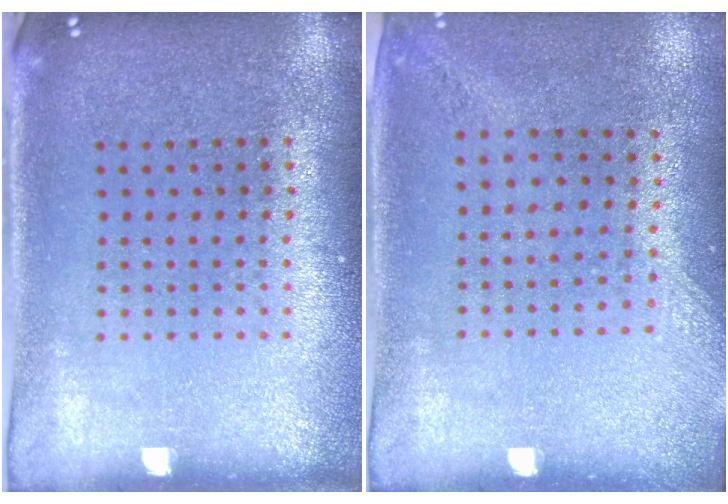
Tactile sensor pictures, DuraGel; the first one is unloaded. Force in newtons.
{"total": 1.4, "press": 1.1, "slide": 0.9}